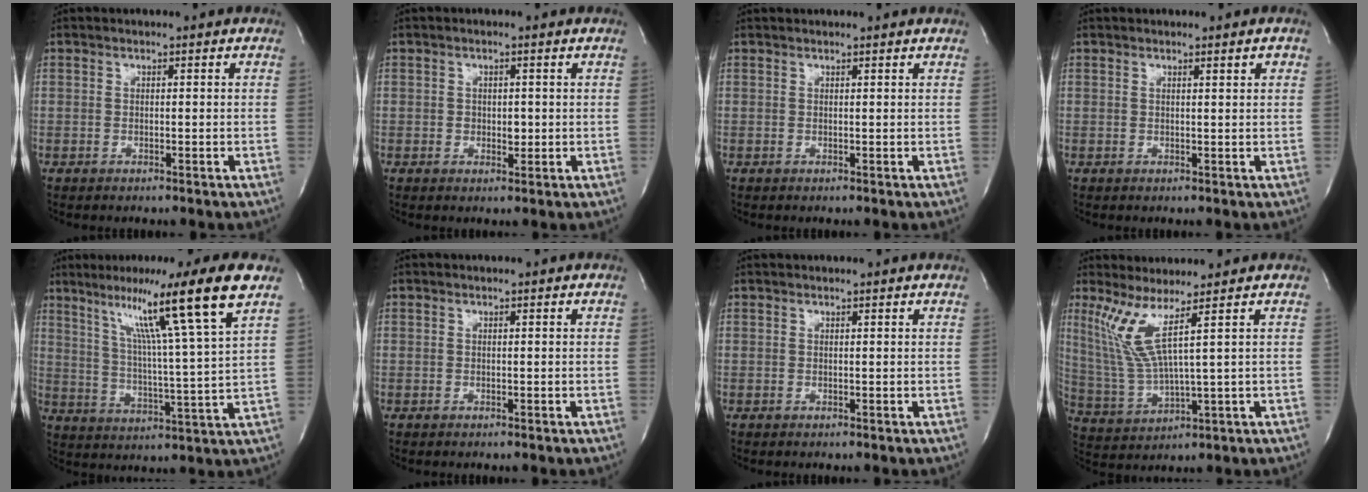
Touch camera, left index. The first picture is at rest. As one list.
[{"total": 1.6, "force": [-0.1, 1.2, 1.1], "torque": [-0.013, -0.003, -0.002]}, {"total": 2.1, "force": [2.1, -0.3, 0.4], "torque": [-0.014, 0.011, 0.024]}, {"total": 1.0, "force": [0.6, -0.1, 0.8], "torque": [-0.013, -0.007, 0.007]}, {"total": 15.9, "force": [9.6, -2.9, 12.3], "torque": [-0.191, -0.002, 0.141]}, {"total": 0.0}, {"total": 1.8, "force": [1.7, -0.3, 0.3], "torque": [-0.013, 0.010, 0.021]}, {"total": 7.0, "force": [3.7, -1.0, 5.9], "torque": [-0.141, -0.016, 0.088]}]